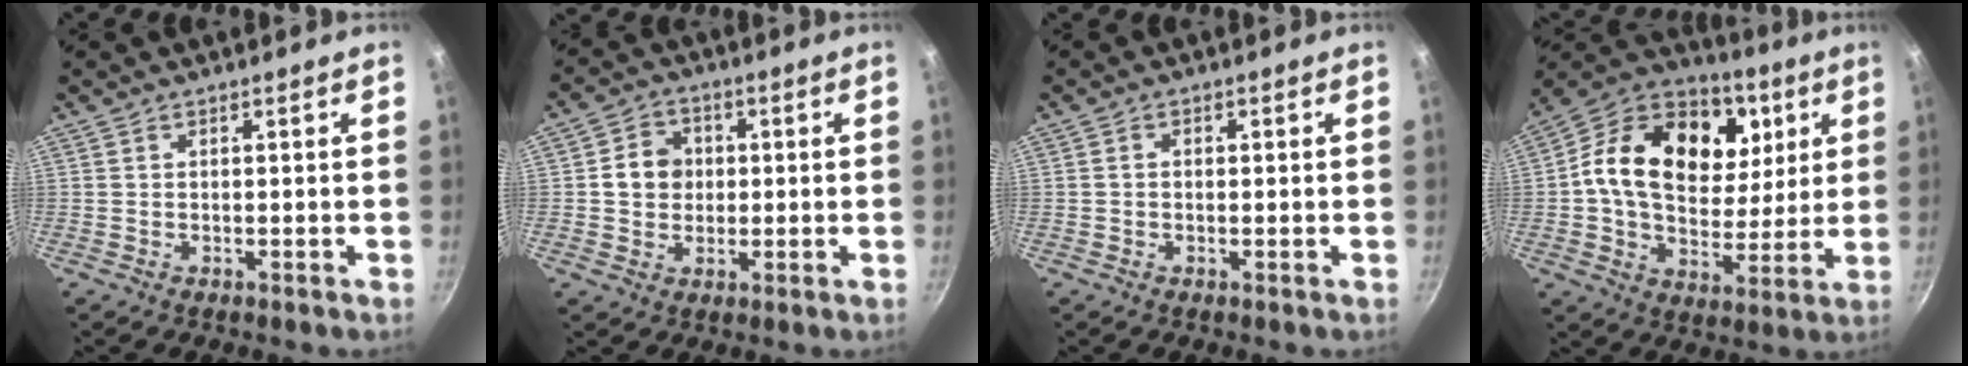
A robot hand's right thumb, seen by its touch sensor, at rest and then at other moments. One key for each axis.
{"total": 6.5, "fx": 0.6, "fy": 5.8, "fz": 2.9, "tx": -0.016, "ty": 0.005, "tz": 0.000}
{"total": 1.0, "fx": 0.0, "fy": 0.9, "fz": 0.6, "tx": -0.010, "ty": 0.006, "tz": -0.002}
{"total": 24.0, "fx": 6.6, "fy": 16.9, "fz": 15.7, "tx": -0.246, "ty": -0.008, "tz": 0.094}